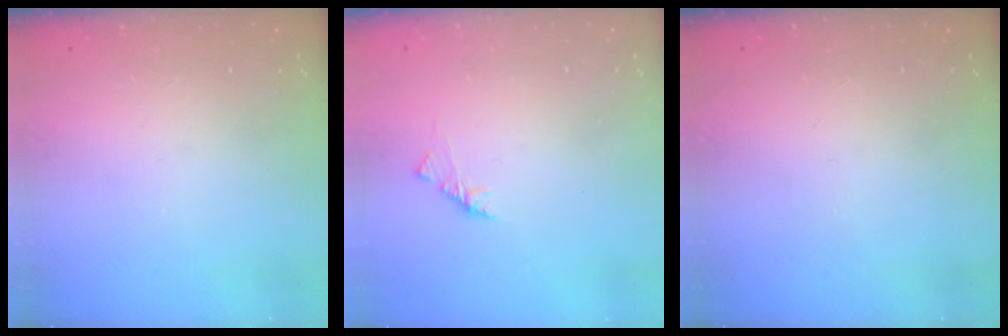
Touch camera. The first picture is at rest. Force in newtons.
{"total": 1.7, "press": 1.6, "slide": 0.5}
{"total": 0.0}